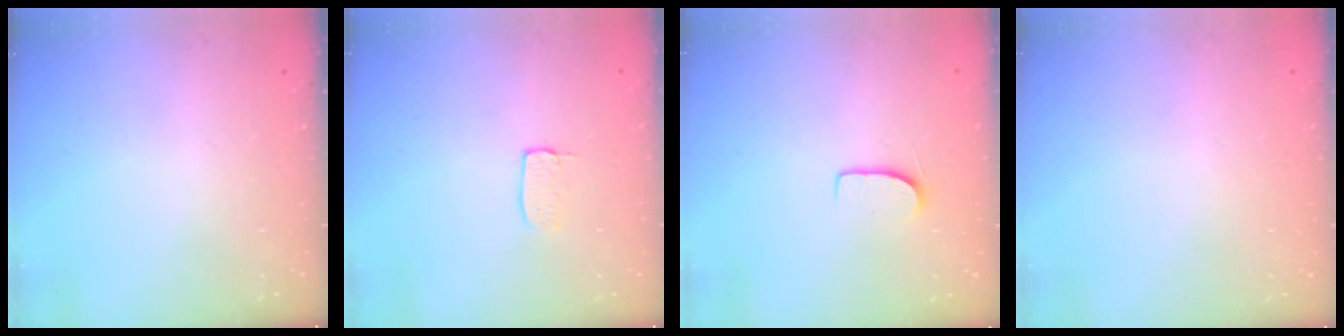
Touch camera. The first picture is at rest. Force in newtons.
{"total": 3.4, "press": 3.4, "slide": 0.1}
{"total": 7.1, "press": 7.1, "slide": 0.6}
{"total": 0.0}